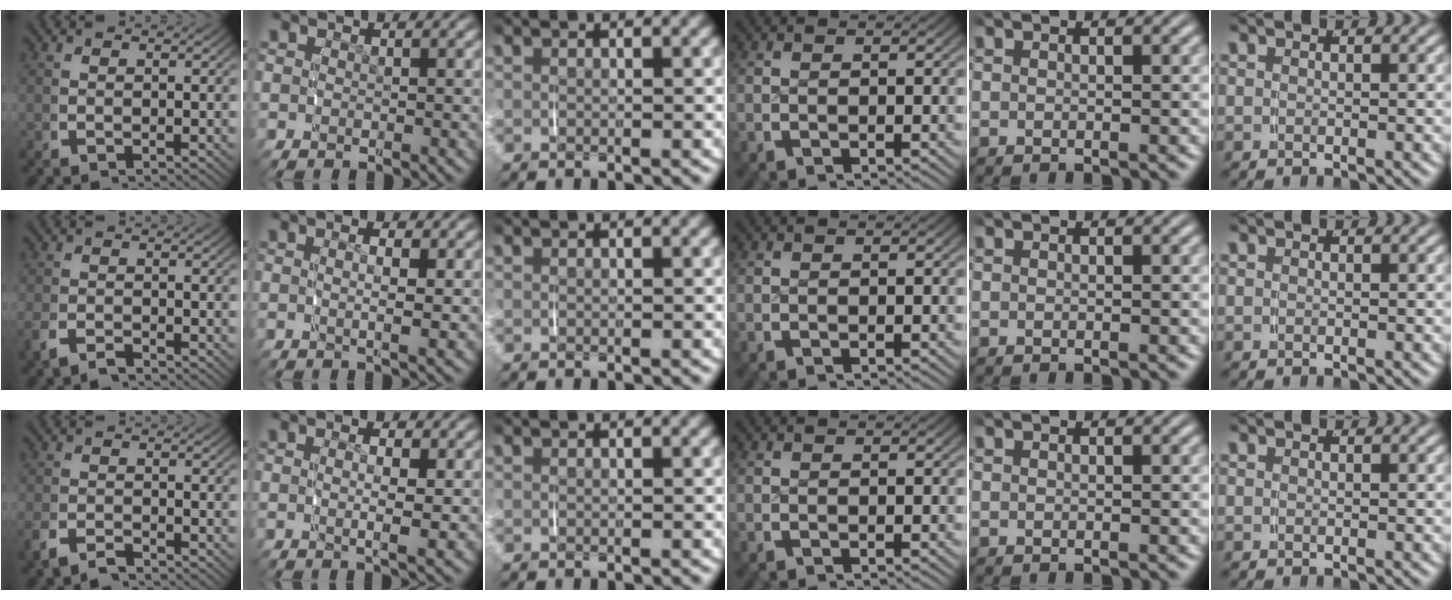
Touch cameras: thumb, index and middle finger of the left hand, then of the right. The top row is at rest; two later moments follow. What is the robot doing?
{"motion": "lift_and_place", "object": "pen bag"}